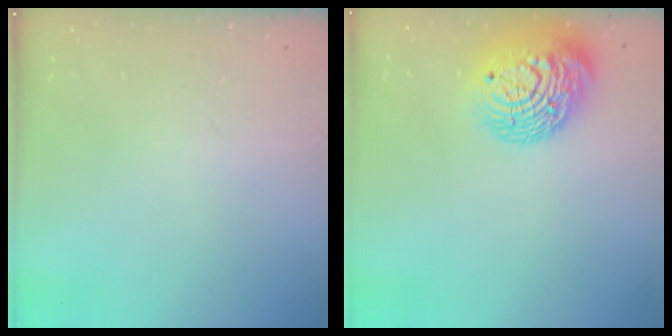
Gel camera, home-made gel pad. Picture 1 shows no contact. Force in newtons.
{"total": 15.9, "press": 15.8, "slide": 1.2}